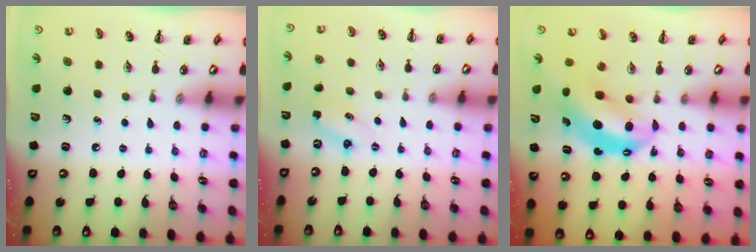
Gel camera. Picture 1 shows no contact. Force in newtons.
{"total": 2.2, "press": 2.1, "slide": 0.6}
{"total": 8.1, "press": 7.9, "slide": 1.7}